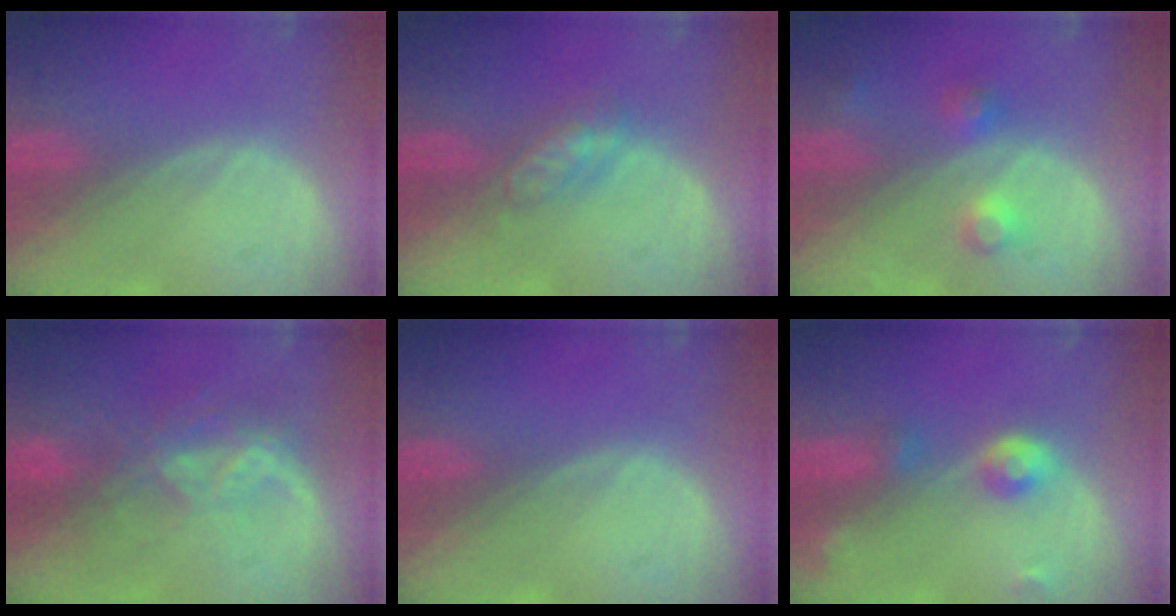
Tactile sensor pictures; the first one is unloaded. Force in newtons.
{"total": 4.8, "press": 4.2, "slide": 2.2}
{"total": 3.7, "press": 3.7, "slide": 0.5}
{"total": 6.6, "press": 5.8, "slide": 3.1}
{"total": 0.0}
{"total": 4.6, "press": 4.2, "slide": 1.9}